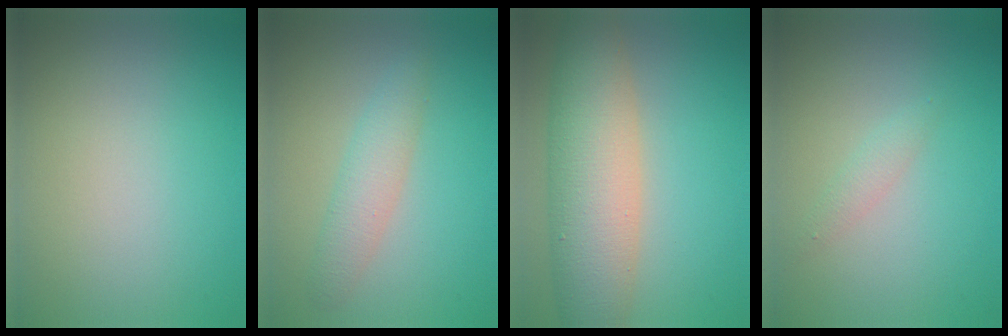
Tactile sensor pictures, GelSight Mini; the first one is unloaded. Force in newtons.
{"total": 2.6, "press": 2.6, "slide": 0.1}
{"total": 8.2, "press": 8.2, "slide": 0.4}
{"total": 1.0, "press": 1.0, "slide": 0.0}